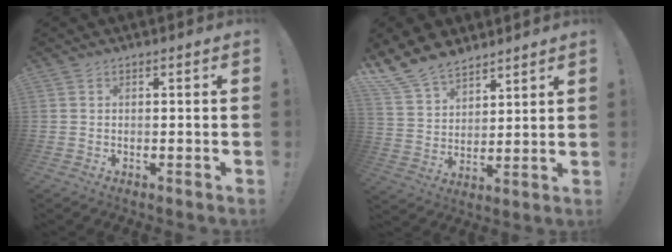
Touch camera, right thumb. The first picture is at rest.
{"total": 12.4, "force": [10.0, 6.2, 3.8], "torque": [-0.087, -0.068, 0.195]}